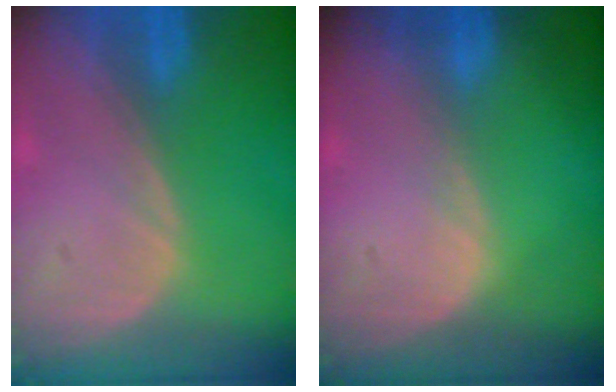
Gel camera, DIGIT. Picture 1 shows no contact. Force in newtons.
{"total": 0.5, "press": 0.3, "slide": 0.4}